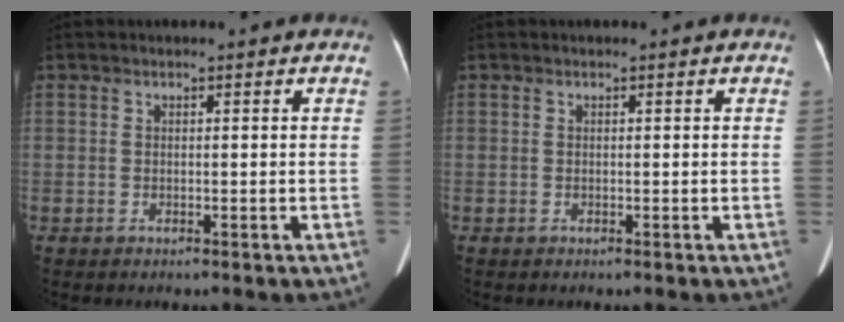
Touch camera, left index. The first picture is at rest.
{"total": 0.0}